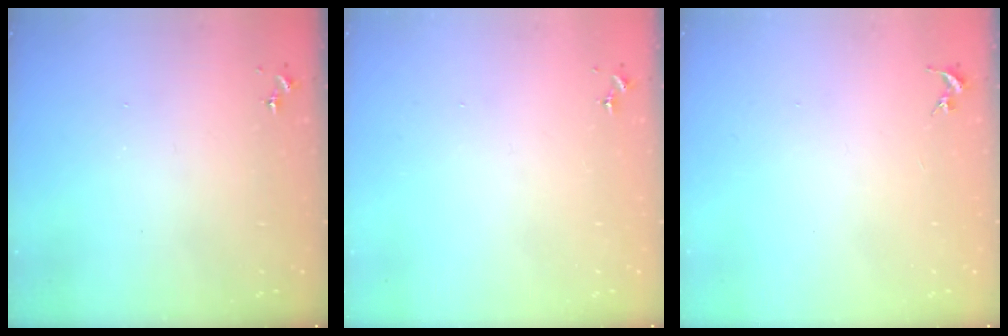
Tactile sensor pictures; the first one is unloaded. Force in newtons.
{"total": 0.0}
{"total": 0.0}